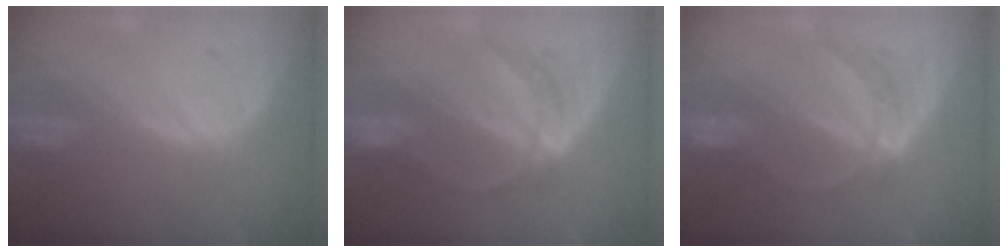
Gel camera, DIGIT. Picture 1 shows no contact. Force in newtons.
{"total": 5.0, "press": 5.0, "slide": 0.8}
{"total": 5.0, "press": 4.7, "slide": 1.5}